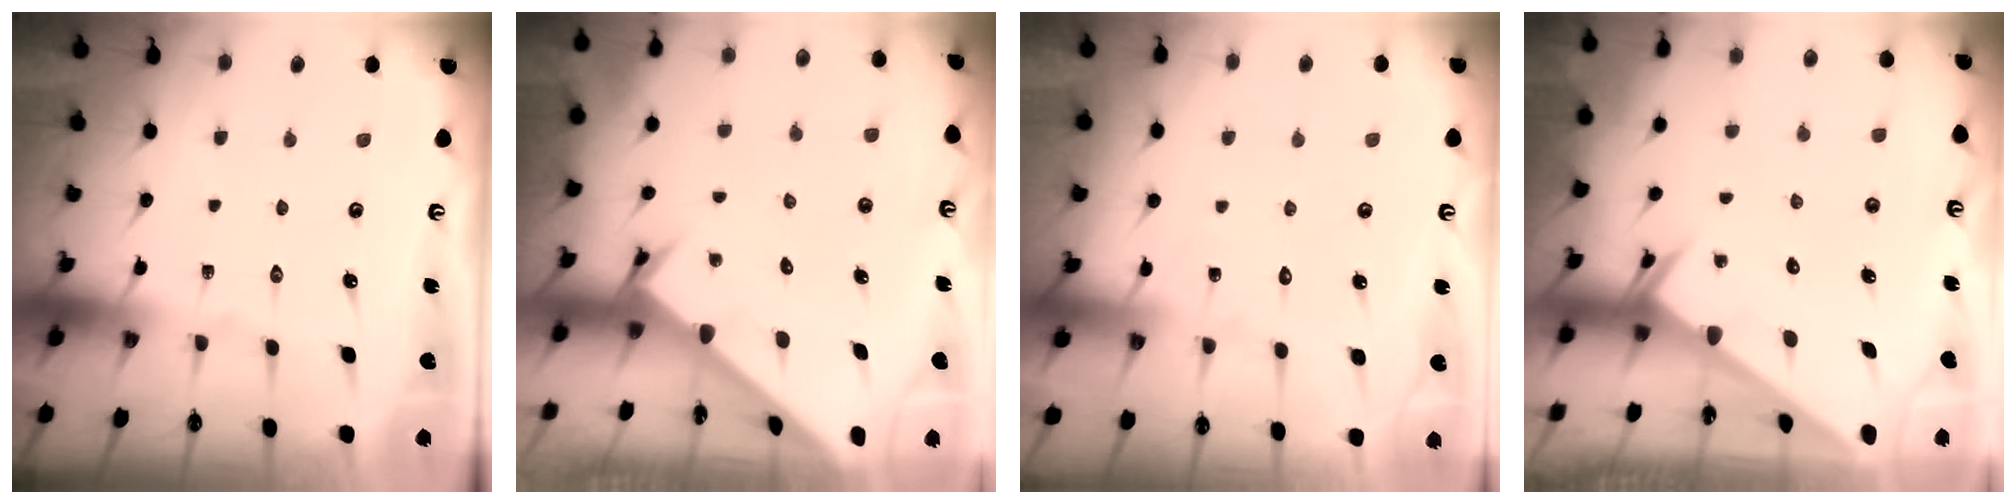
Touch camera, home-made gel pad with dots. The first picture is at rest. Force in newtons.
{"total": 2.7, "press": 2.7, "slide": 0.3}
{"total": 6.2, "press": 6.2, "slide": 0.7}
{"total": 2.5, "press": 2.5, "slide": 0.0}